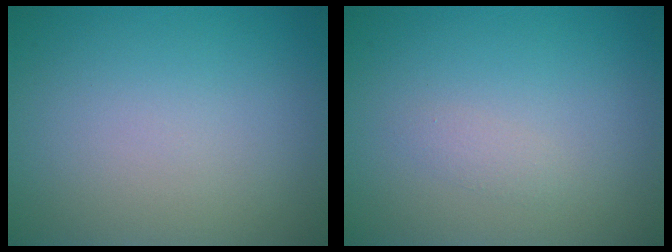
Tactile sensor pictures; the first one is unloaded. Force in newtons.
{"total": 0.8, "press": 0.8, "slide": 0.0}